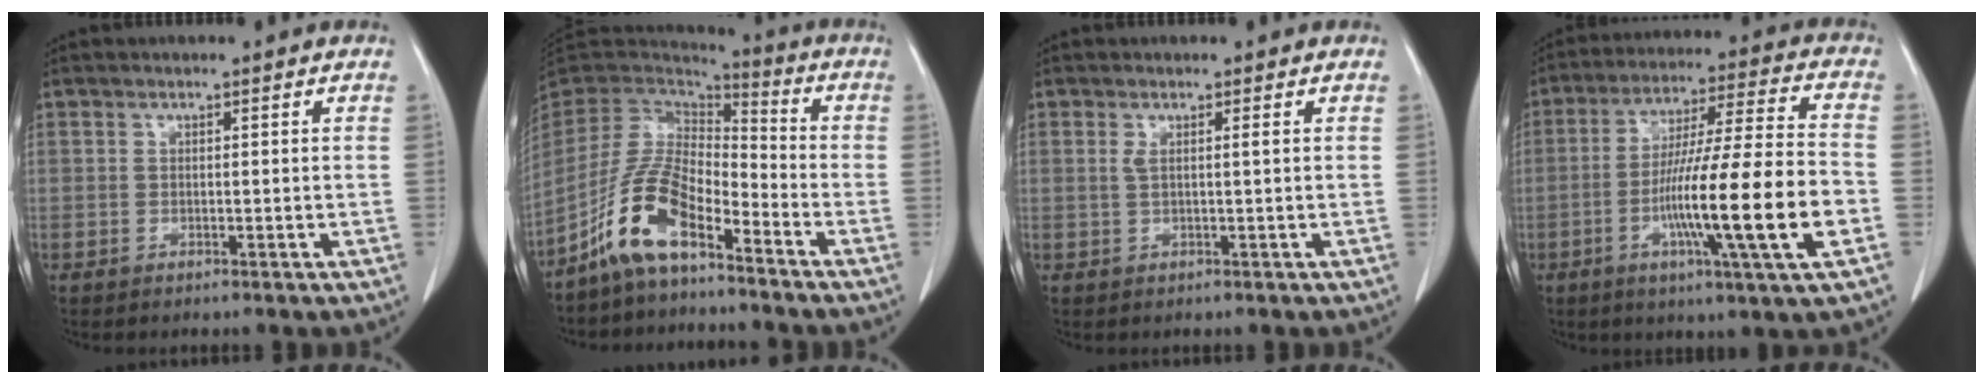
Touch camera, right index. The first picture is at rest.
{"total": 11.2, "force": [-7.2, 3.8, 7.7], "torque": [-0.169, 0.015, -0.145]}
{"total": 1.2, "force": [0.3, -0.1, 1.2], "torque": [-0.029, 0.005, 0.005]}
{"total": 18.3, "force": [-5.1, -0.4, 17.6], "torque": [-0.299, -0.010, -0.090]}